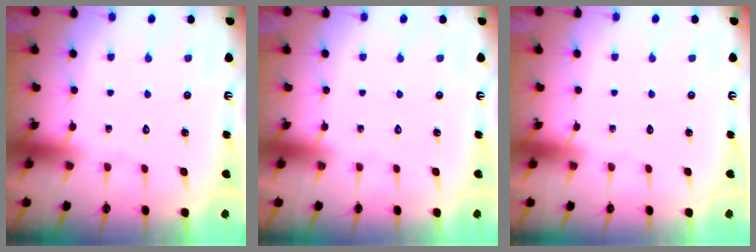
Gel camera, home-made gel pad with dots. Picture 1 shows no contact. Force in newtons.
{"total": 0.0}
{"total": 0.0}